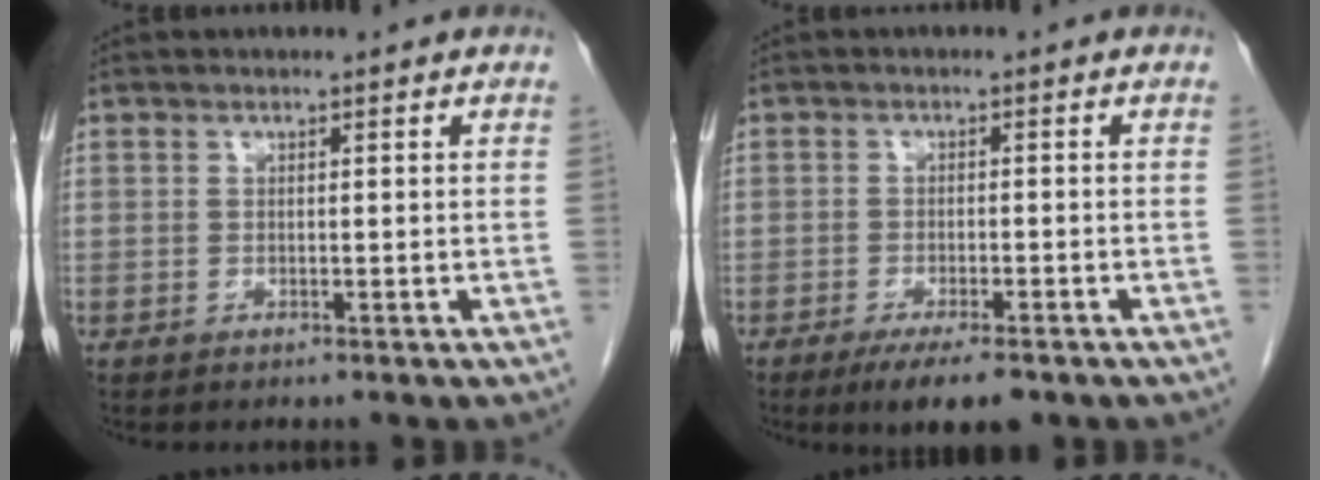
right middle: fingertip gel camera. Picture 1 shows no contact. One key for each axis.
{"total": 6.2, "fx": -4.4, "fy": 1.4, "fz": 4.2, "tx": -0.066, "ty": -0.013, "tz": -0.065}